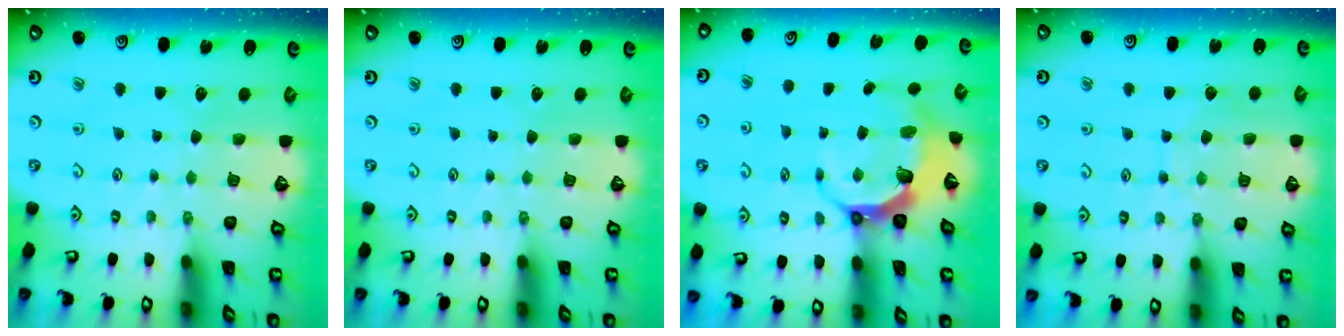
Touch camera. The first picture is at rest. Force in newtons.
{"total": 0.0}
{"total": 8.4, "press": 7.2, "slide": 4.3}
{"total": 7.1, "press": 7.0, "slide": 0.6}